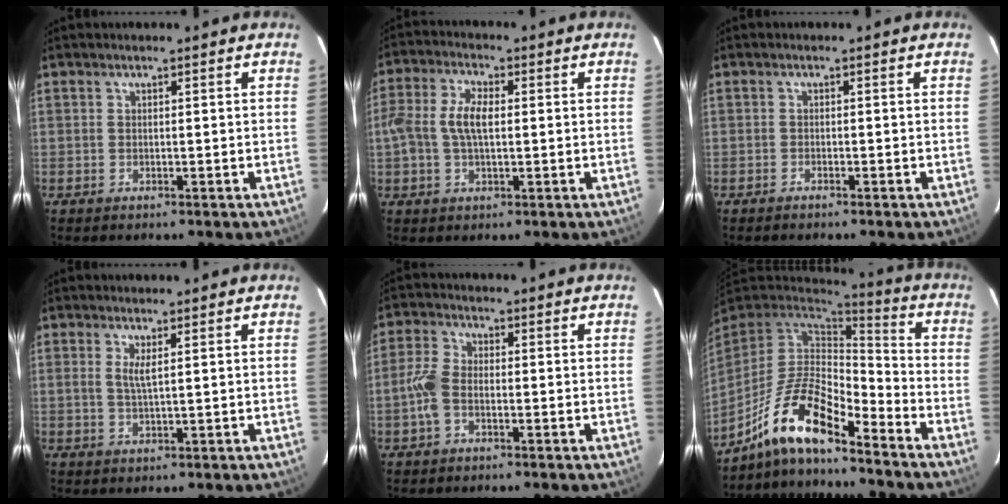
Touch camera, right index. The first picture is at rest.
{"total": 7.0, "force": [0.1, 3.4, 6.1], "torque": [-0.123, 0.011, 0.000]}
{"total": 0.9, "force": [-0.9, 0.1, 0.2], "torque": [-0.006, -0.001, -0.019]}
{"total": 2.4, "force": [0.8, 0.1, 2.3], "torque": [-0.045, -0.002, 0.012]}
{"total": 4.9, "force": [-1.7, 2.7, 3.7], "torque": [-0.090, 0.009, -0.035]}
{"total": 15.8, "force": [-11.2, 3.8, 10.3], "torque": [-0.207, -0.009, -0.218]}